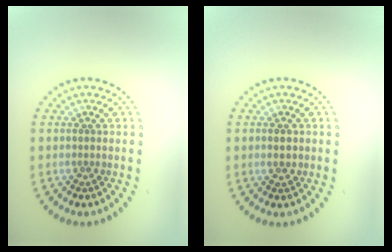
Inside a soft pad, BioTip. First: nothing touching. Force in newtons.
{"total": 1.7, "press": 1.7, "slide": 0.1}